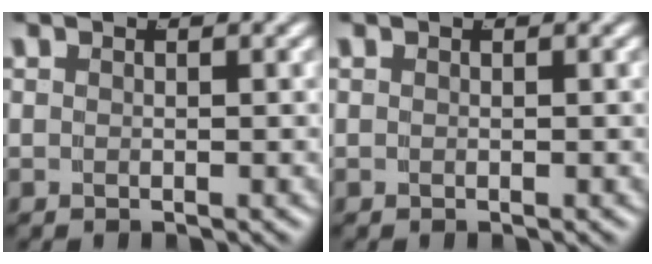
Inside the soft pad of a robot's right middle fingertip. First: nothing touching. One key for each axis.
{"total": 0.0}